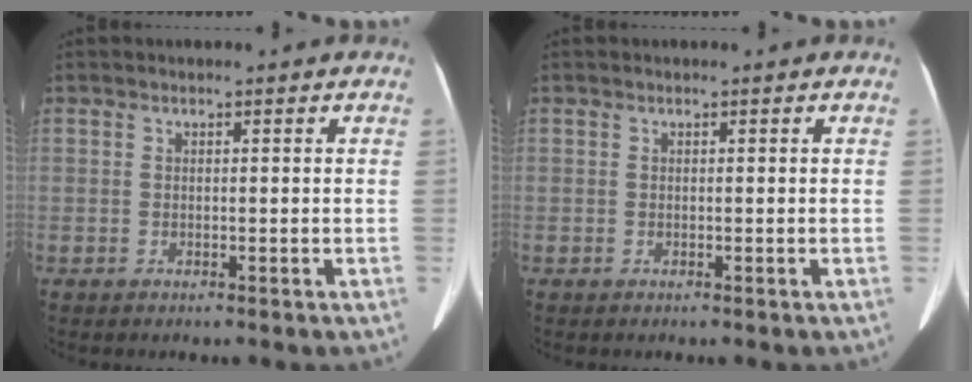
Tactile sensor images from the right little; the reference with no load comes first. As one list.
[{"total": 0.0}]